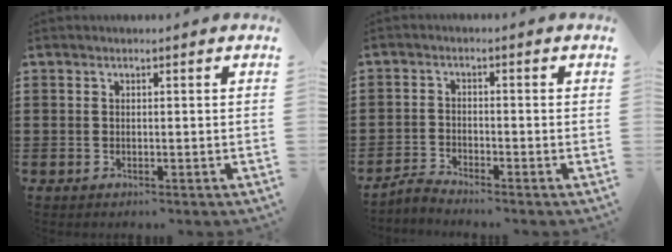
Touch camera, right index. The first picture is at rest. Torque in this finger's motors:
{"motor_torque": [-0.61, 0.36, -0.70, -0.21]}